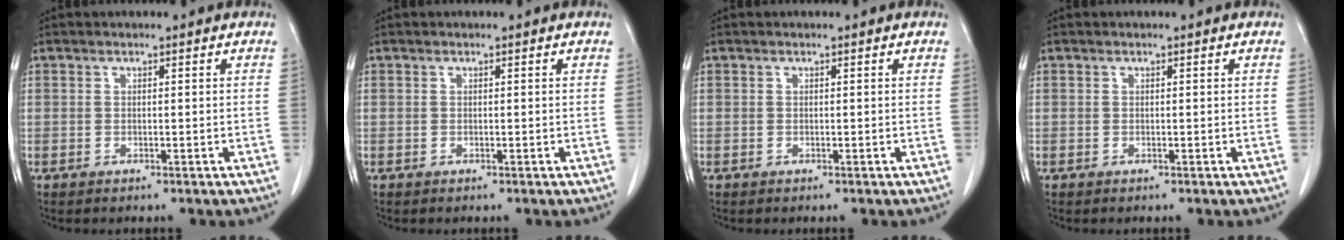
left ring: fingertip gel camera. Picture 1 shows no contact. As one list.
[{"total": 0.0}, {"total": 0.0}, {"total": 0.0}]